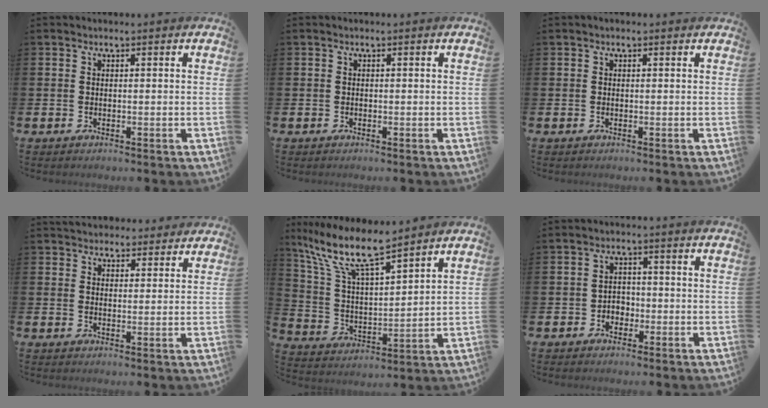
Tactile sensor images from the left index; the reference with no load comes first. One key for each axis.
{"total": 0.0}
{"total": 0.0}
{"total": 4.0, "fx": 3.8, "fy": 1.3, "fz": -0.1, "tx": 0.001, "ty": -0.018, "tz": 0.070}
{"total": 10.8, "fx": 9.0, "fy": 1.8, "fz": 5.7, "tx": -0.146, "ty": -0.046, "tz": 0.156}
{"total": 2.3, "fx": -1.2, "fy": 1.8, "fz": 0.7, "tx": -0.017, "ty": 0.006, "tz": -0.029}